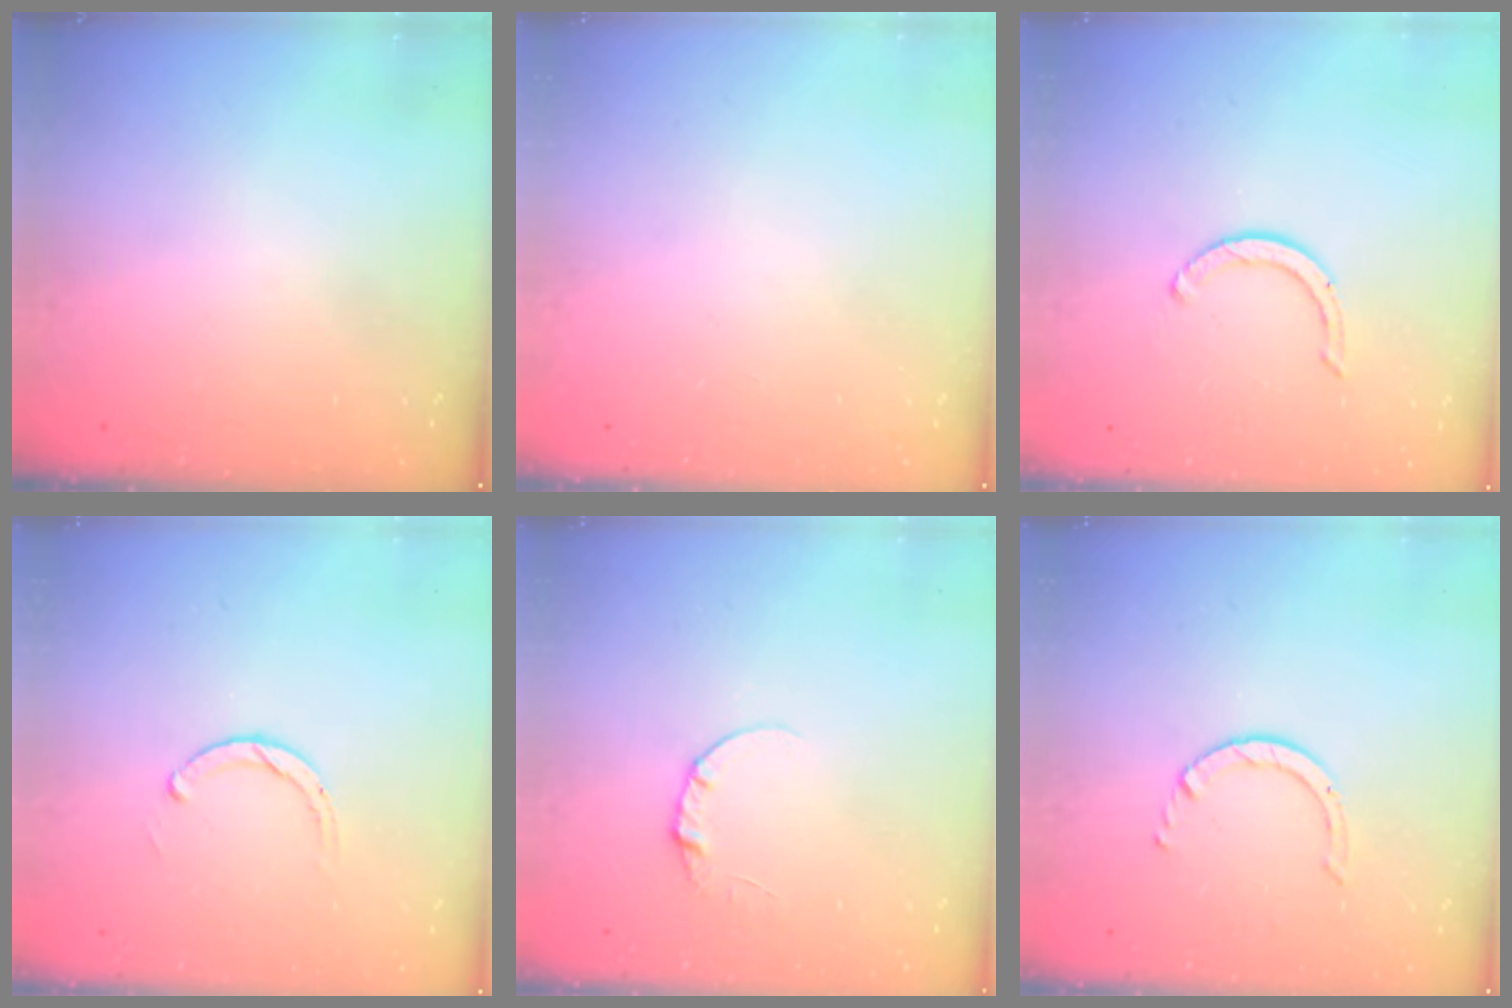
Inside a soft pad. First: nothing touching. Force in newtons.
{"total": 0.0}
{"total": 3.1, "press": 3.0, "slide": 0.3}
{"total": 1.8, "press": 1.8, "slide": 0.2}
{"total": 3.3, "press": 3.3, "slide": 0.4}
{"total": 2.5, "press": 2.4, "slide": 0.3}